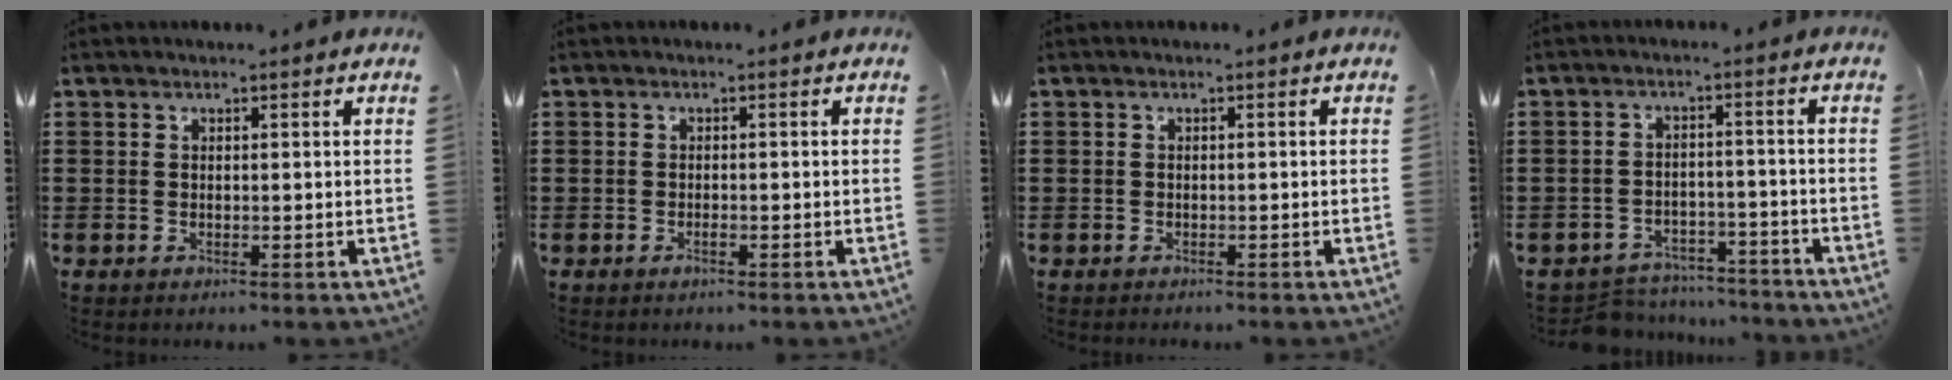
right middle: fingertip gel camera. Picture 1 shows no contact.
{"total": 0.8, "force": [-0.5, 0.1, 0.6], "torque": [-0.014, -0.005, -0.008]}
{"total": 0.6, "force": [-0.5, 0.3, -0.1], "torque": [0.003, 0.005, -0.013]}
{"total": 4.7, "force": [-4.6, 0.8, -0.1], "torque": [-0.002, 0.009, -0.097]}